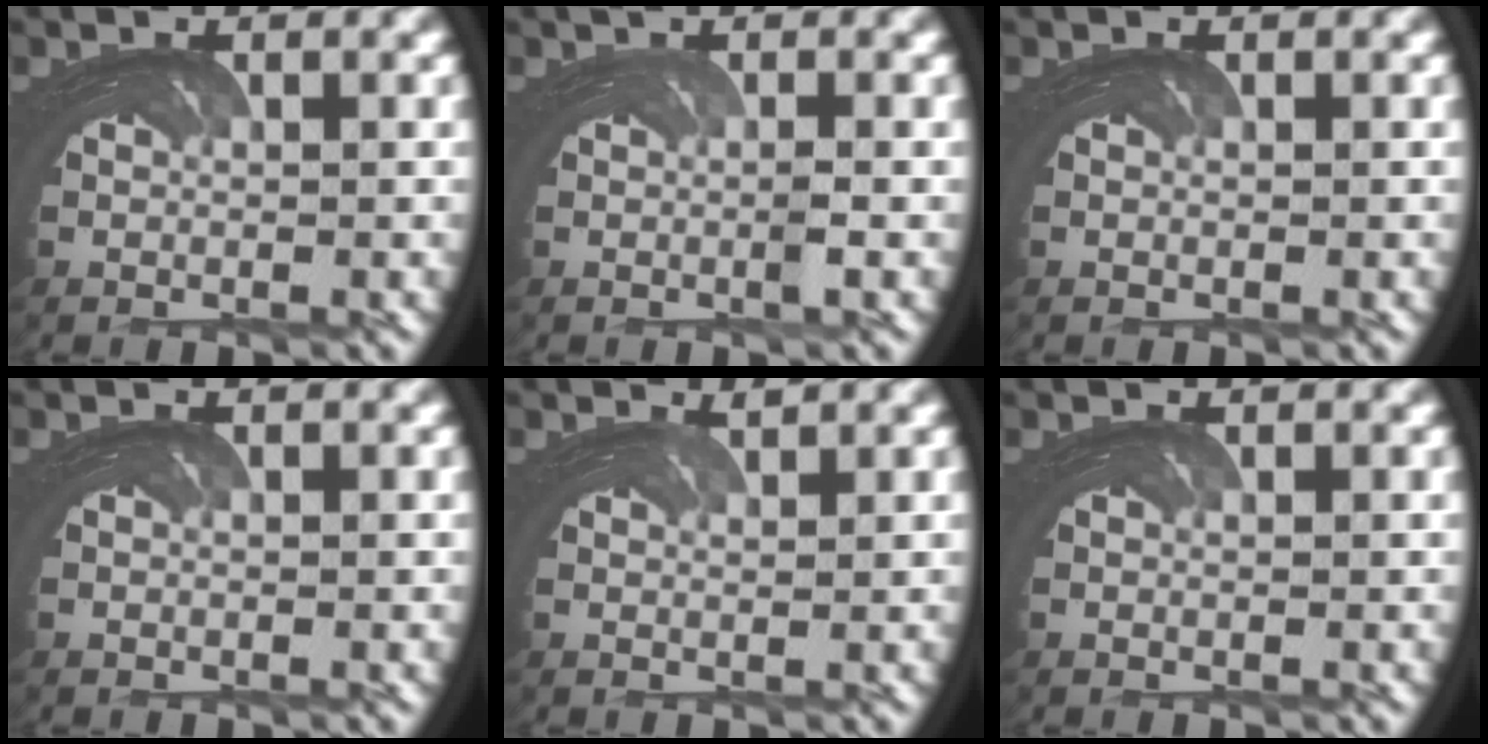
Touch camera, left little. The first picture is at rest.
{"total": 1.3, "force": [0.2, -1.1, -0.7], "torque": [0.018, 0.009, -0.004]}
{"total": 0.0}
{"total": 0.0}
{"total": 1.8, "force": [1.1, -1.3, -0.7], "torque": [0.024, 0.013, 0.014]}
{"total": 0.0}